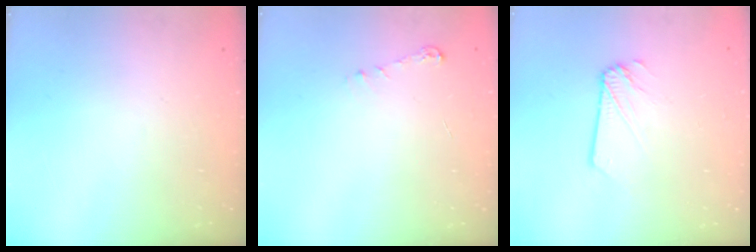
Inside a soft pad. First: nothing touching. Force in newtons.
{"total": 4.0, "press": 3.9, "slide": 0.5}
{"total": 1.2, "press": 1.2, "slide": 0.1}